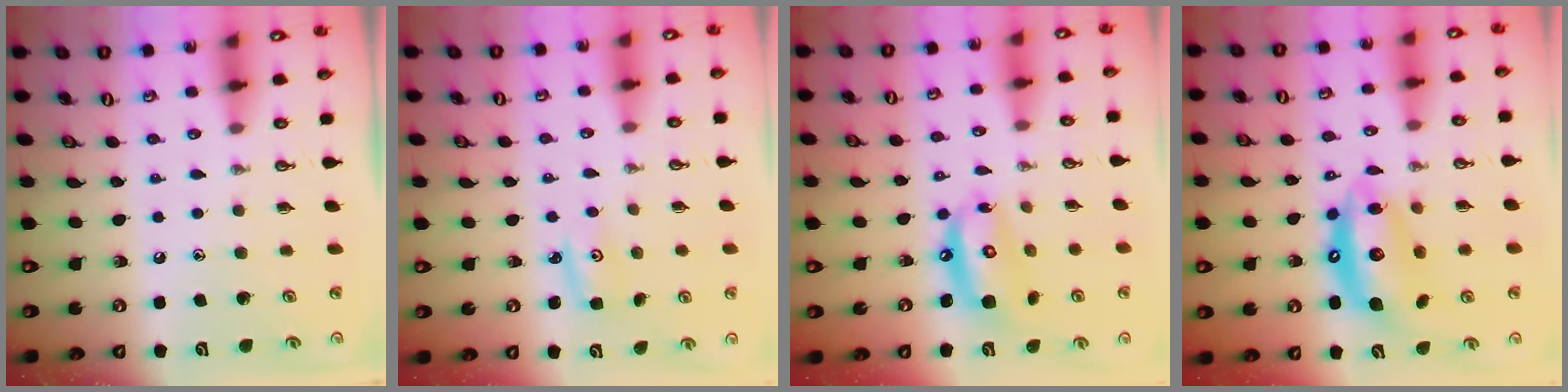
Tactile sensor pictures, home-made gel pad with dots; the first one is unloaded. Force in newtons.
{"total": 2.9, "press": 2.9, "slide": 0.2}
{"total": 12.3, "press": 12.2, "slide": 1.9}
{"total": 14.6, "press": 14.5, "slide": 1.3}